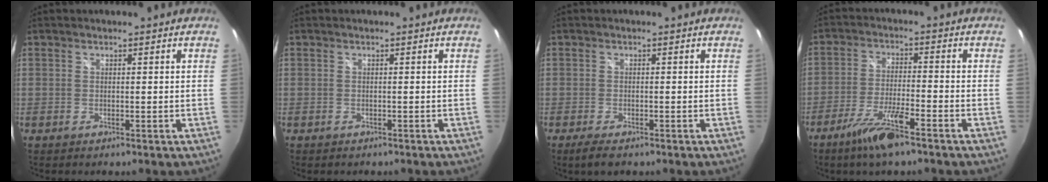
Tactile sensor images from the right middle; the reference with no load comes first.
{"total": 0.5, "force": [-0.5, 0.3, 0.0], "torque": [-0.003, 0.001, -0.005]}
{"total": 3.3, "force": [-2.3, 1.0, 2.1], "torque": [-0.047, -0.010, -0.039]}
{"total": 8.7, "force": [-6.1, 1.0, 6.1], "torque": [-0.135, -0.011, -0.112]}